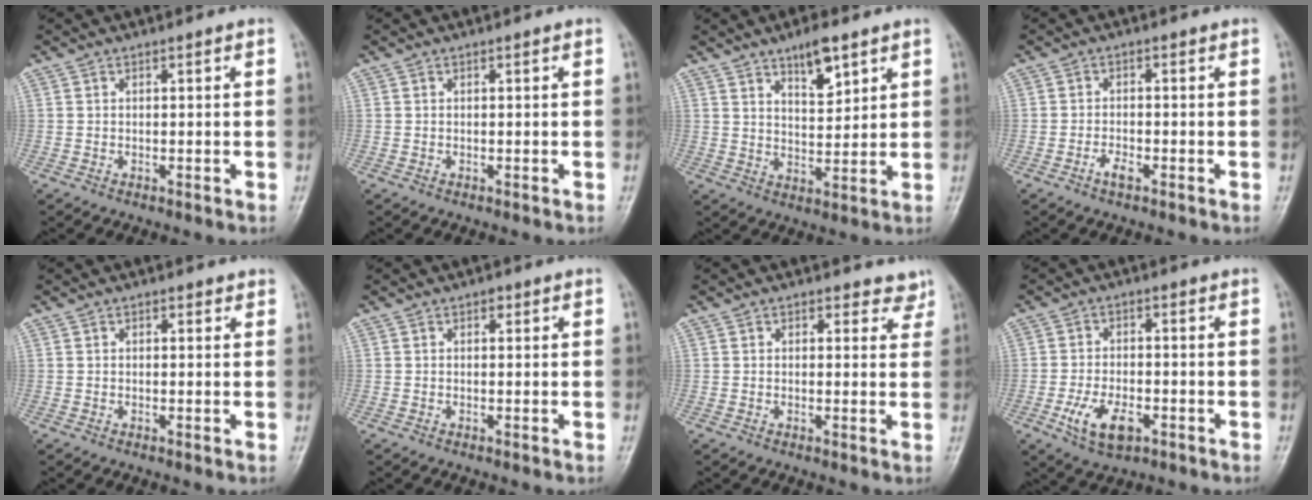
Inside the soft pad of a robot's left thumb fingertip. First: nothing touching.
{"total": 0.0}
{"total": 6.9, "force": [4.5, 2.5, 4.6], "torque": [-0.058, -0.032, 0.074]}
{"total": 2.2, "force": [-1.3, 0.9, 1.5], "torque": [-0.028, 0.007, -0.026]}
{"total": 1.1, "force": [0.7, 0.7, 0.4], "torque": [0.005, -0.002, 0.005]}
{"total": 0.9, "force": [0.4, 0.7, 0.5], "torque": [0.001, 0.001, 0.003]}
{"total": 3.2, "force": [2.5, 1.9, 0.3], "torque": [0.028, -0.014, 0.016]}
{"total": 7.4, "force": [-2.9, 4.0, 5.4], "torque": [-0.101, 0.007, -0.048]}